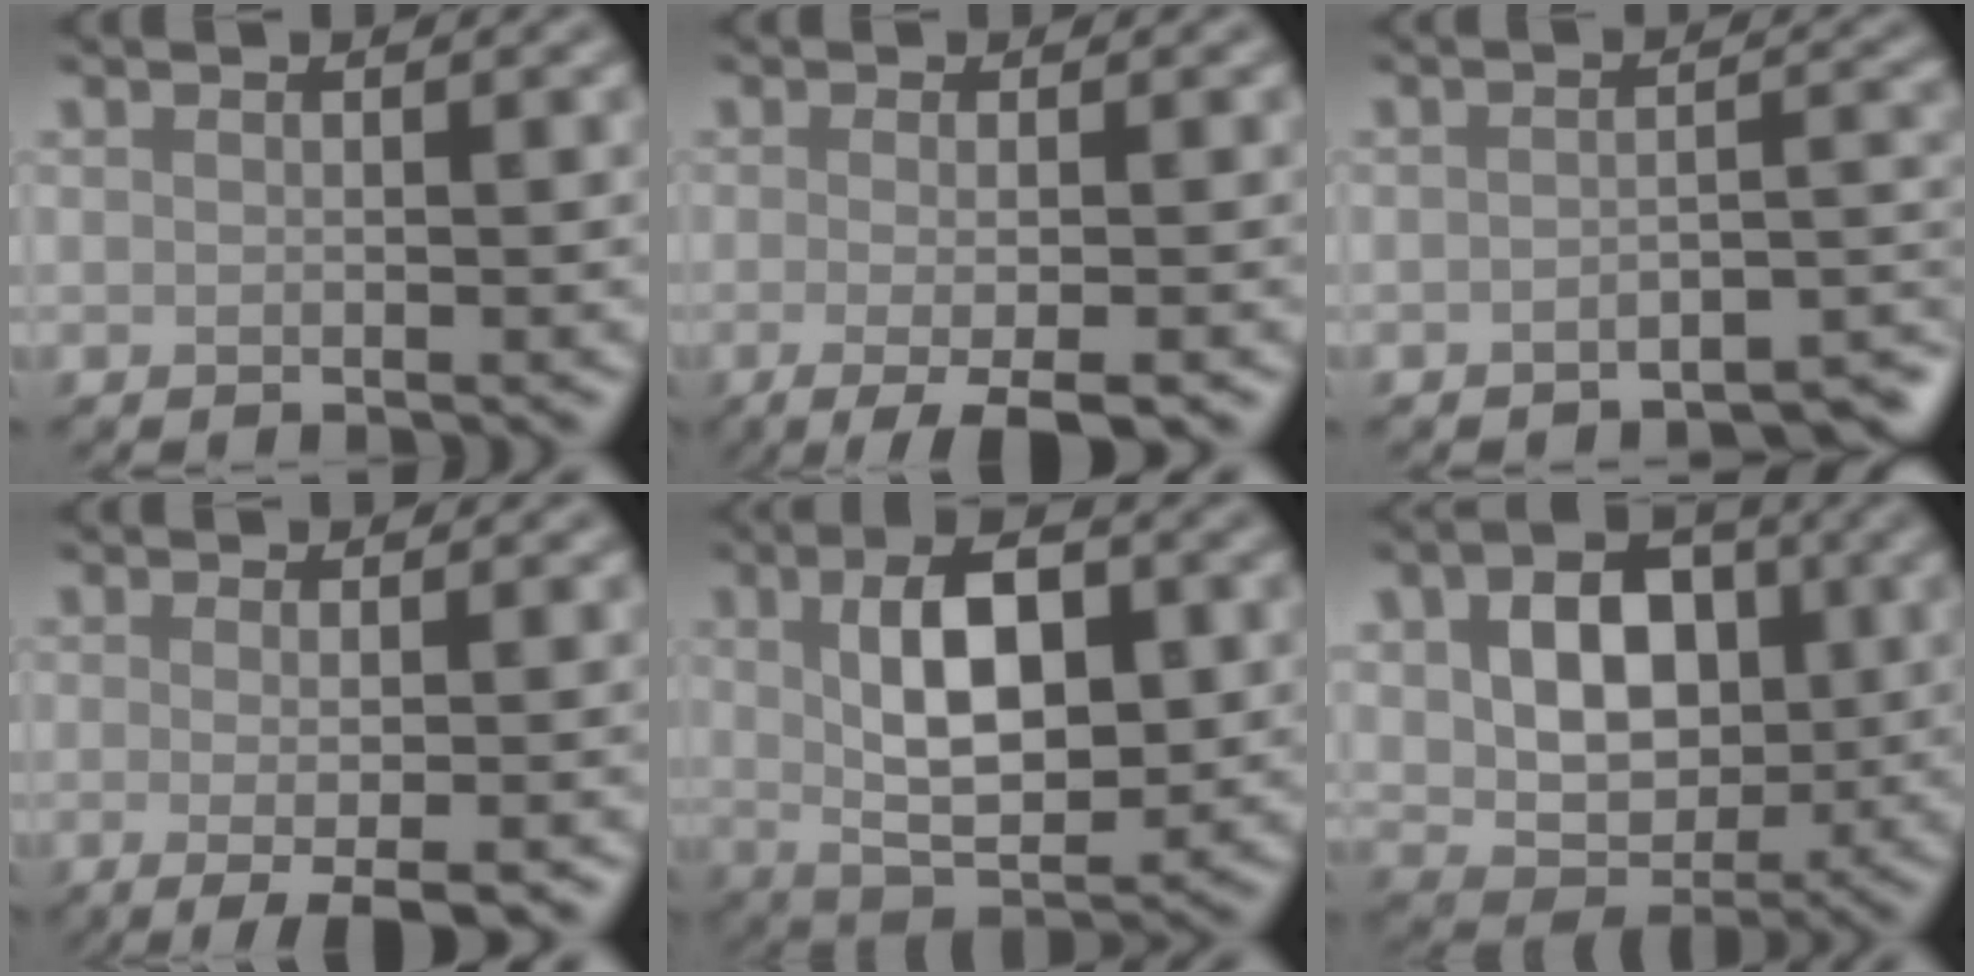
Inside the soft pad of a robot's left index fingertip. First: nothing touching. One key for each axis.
{"total": 5.1, "fx": -1.8, "fy": 1.4, "fz": 4.6, "tx": -0.060, "ty": -0.007, "tz": -0.029}
{"total": 3.7, "fx": -3.1, "fy": 0.9, "fz": 1.8, "tx": -0.024, "ty": 0.002, "tz": -0.043}
{"total": 3.9, "fx": -1.0, "fy": 0.8, "fz": 3.7, "tx": -0.052, "ty": -0.007, "tz": -0.017}
{"total": 8.5, "fx": 1.3, "fy": 3.9, "fz": 7.4, "tx": -0.121, "ty": 0.009, "tz": 0.016}
{"total": 8.2, "fx": 1.1, "fy": 5.8, "fz": 5.7, "tx": -0.104, "ty": -0.003, "tz": 0.015}